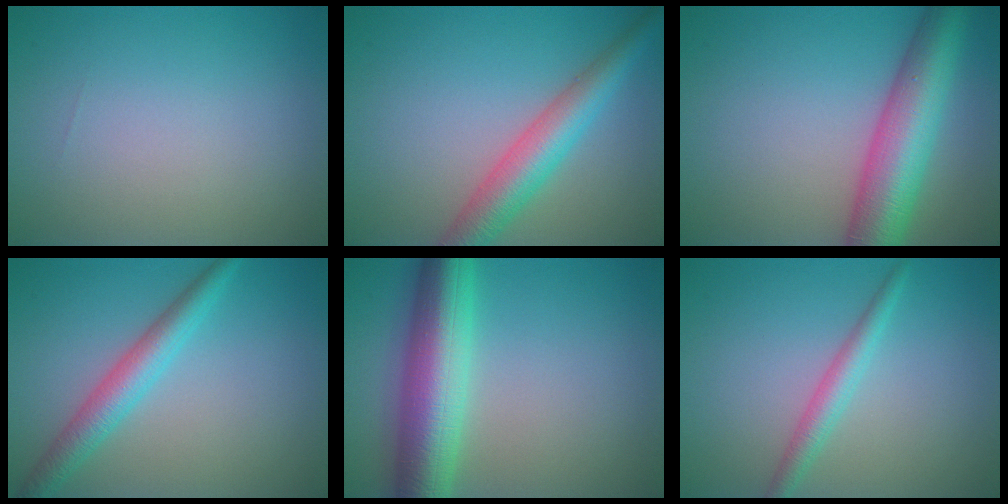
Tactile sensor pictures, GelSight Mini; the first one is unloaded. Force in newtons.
{"total": 5.2, "press": 5.2, "slide": 0.2}
{"total": 8.6, "press": 8.6, "slide": 0.2}
{"total": 3.6, "press": 3.6, "slide": 0.1}
{"total": 8.9, "press": 8.9, "slide": 0.1}
{"total": 2.3, "press": 2.3, "slide": 0.0}